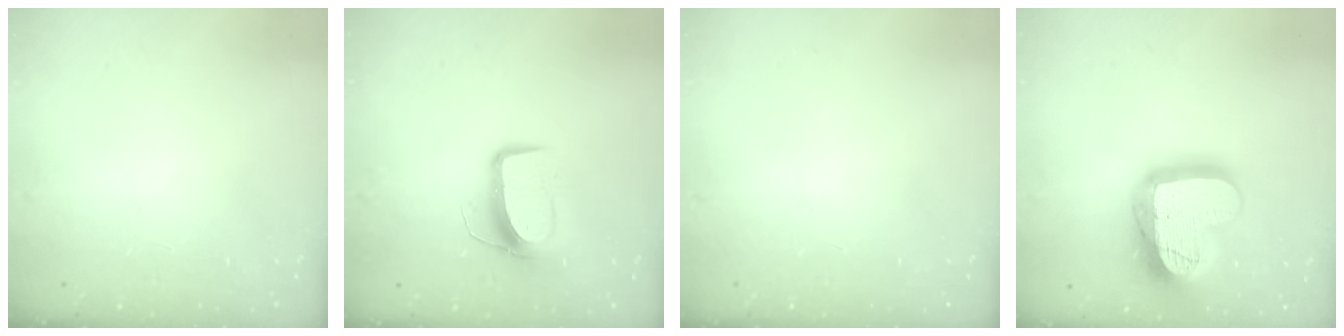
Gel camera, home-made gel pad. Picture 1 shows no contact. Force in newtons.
{"total": 10.5, "press": 10.5, "slide": 0.8}
{"total": 0.0}
{"total": 23.3, "press": 23.3, "slide": 1.9}